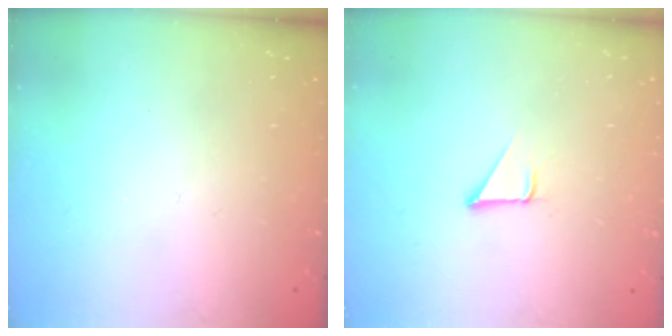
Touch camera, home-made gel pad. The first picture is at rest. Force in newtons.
{"total": 1.9, "press": 1.9, "slide": 0.1}